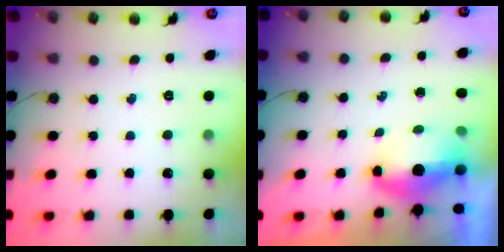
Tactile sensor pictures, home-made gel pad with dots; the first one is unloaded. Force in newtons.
{"total": 6.1, "press": 6.0, "slide": 0.7}